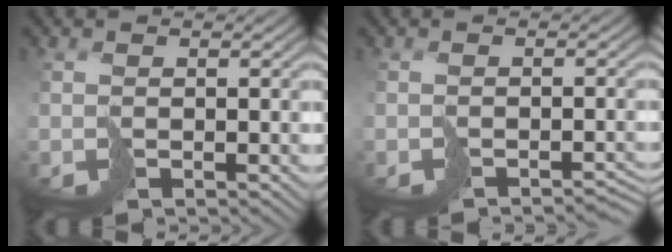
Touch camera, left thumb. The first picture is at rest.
{"total": 2.1, "force": [-1.8, 0.3, 1.0], "torque": [-0.012, -0.001, -0.027]}